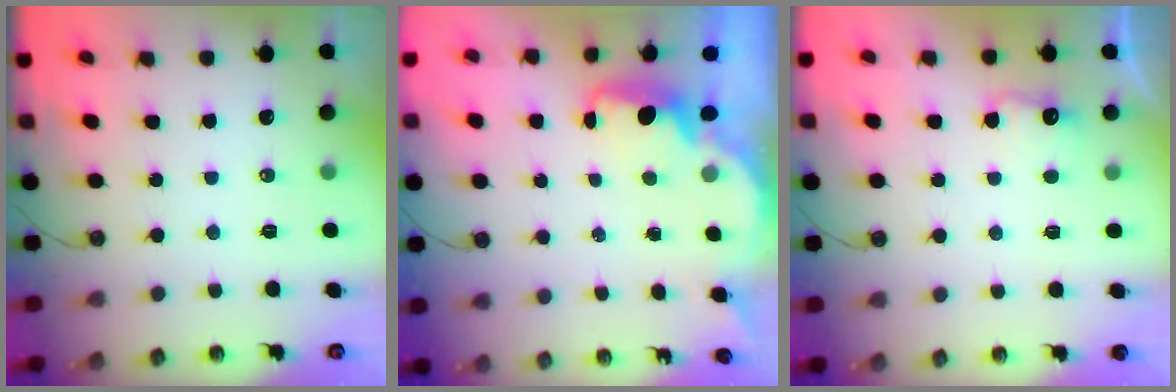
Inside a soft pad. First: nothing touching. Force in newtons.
{"total": 2.2, "press": 2.1, "slide": 0.6}
{"total": 4.3, "press": 4.2, "slide": 1.2}